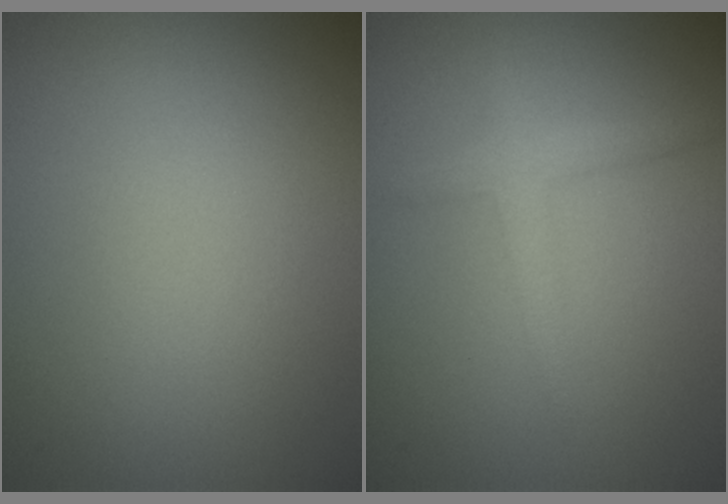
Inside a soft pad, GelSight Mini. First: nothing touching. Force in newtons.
{"total": 2.0, "press": 2.0, "slide": 0.1}